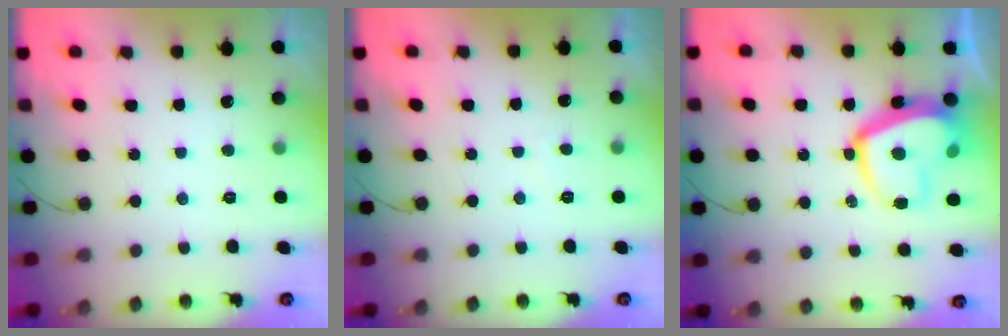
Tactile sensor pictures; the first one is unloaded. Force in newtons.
{"total": 0.0}
{"total": 15.5, "press": 15.5, "slide": 1.2}